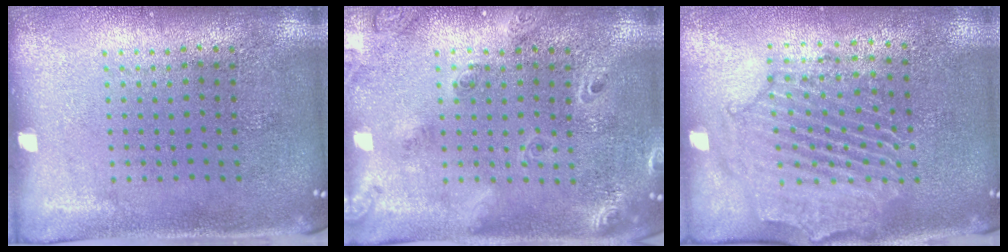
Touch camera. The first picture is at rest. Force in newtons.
{"total": 2.0, "press": 1.7, "slide": 0.9}
{"total": 2.3, "press": 2.1, "slide": 0.7}